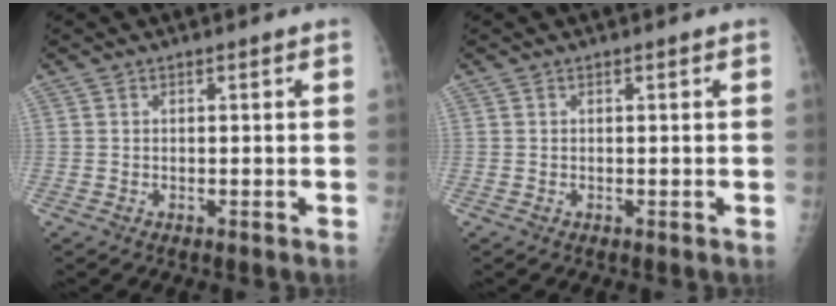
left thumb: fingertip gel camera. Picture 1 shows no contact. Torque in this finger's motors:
{"motor_torque": [-0.01, 0.01, -0.11, -0.10, 0.02]}